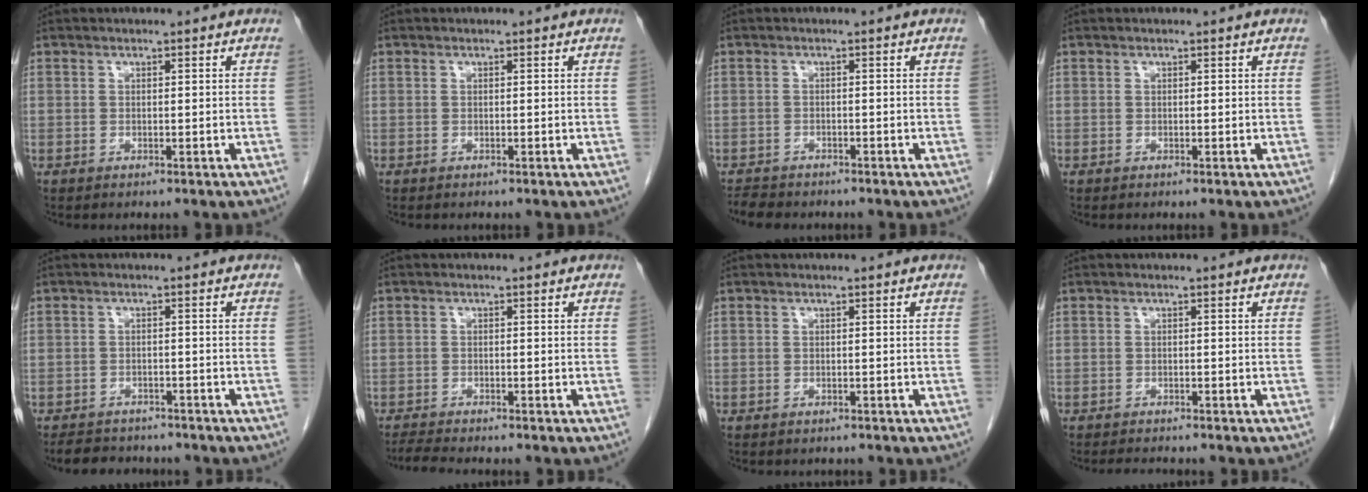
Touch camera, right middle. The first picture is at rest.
{"total": 0.0}
{"total": 3.7, "force": [-3.3, 1.2, 1.0], "torque": [-0.020, -0.007, -0.052]}
{"total": 0.0}
{"total": 6.6, "force": [-5.9, 2.5, 1.6], "torque": [-0.023, -0.002, -0.082]}
{"total": 3.6, "force": [-3.3, -0.1, 1.4], "torque": [-0.027, -0.014, -0.055]}
{"total": 0.8, "force": [-0.7, 0.4, 0.0], "torque": [-0.008, 0.001, -0.012]}
{"total": 2.2, "force": [-2.1, 0.4, 0.7], "torque": [-0.012, -0.006, -0.029]}